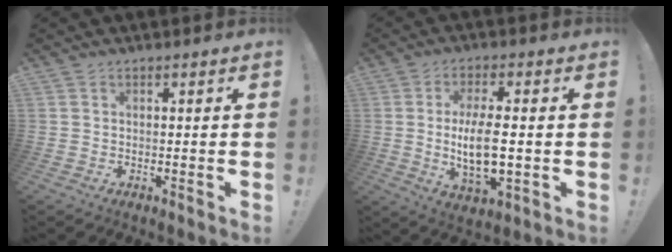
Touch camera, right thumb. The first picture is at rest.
{"total": 11.8, "force": [-0.4, 4.2, 11.0], "torque": [-0.197, -0.015, -0.015]}